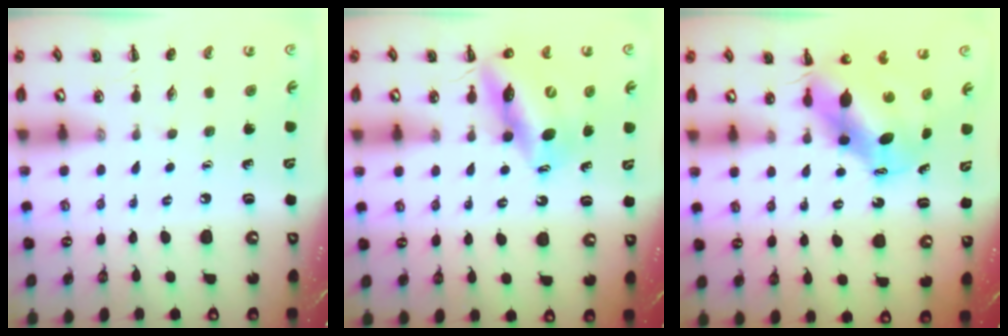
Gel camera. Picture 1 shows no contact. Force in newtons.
{"total": 13.6, "press": 13.0, "slide": 3.9}
{"total": 8.1, "press": 7.9, "slide": 1.9}